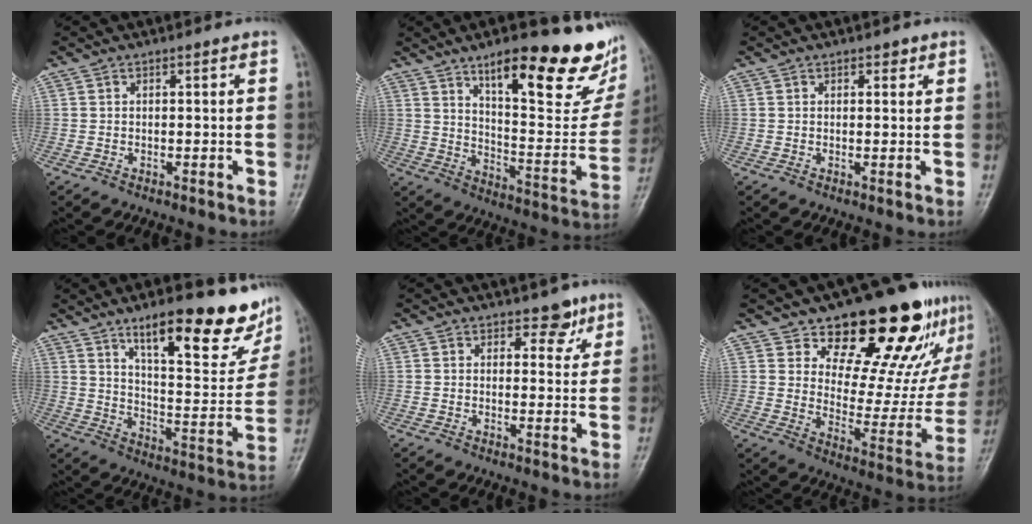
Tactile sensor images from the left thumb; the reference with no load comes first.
{"total": 26.0, "force": [16.1, 7.8, 18.9], "torque": [-0.215, -0.076, 0.241]}
{"total": 1.2, "force": [0.8, 0.7, 0.5], "torque": [0.004, -0.004, 0.007]}
{"total": 21.9, "force": [14.5, 6.6, 15.0], "torque": [-0.160, -0.078, 0.219]}
{"total": 3.6, "force": [2.5, 2.3, 1.3], "torque": [0.011, -0.014, 0.032]}
{"total": 23.0, "force": [15.8, 10.1, 13.3], "torque": [-0.125, -0.094, 0.225]}